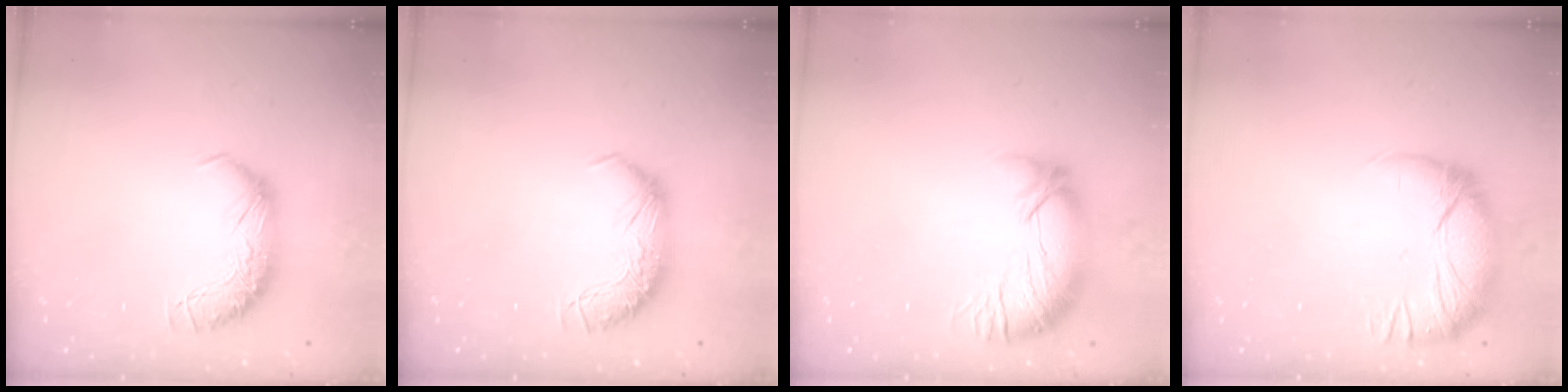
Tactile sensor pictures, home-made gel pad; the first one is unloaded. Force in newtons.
{"total": 0.0}
{"total": 2.9, "press": 1.0, "slide": 2.7}
{"total": 3.5, "press": 2.4, "slide": 2.6}